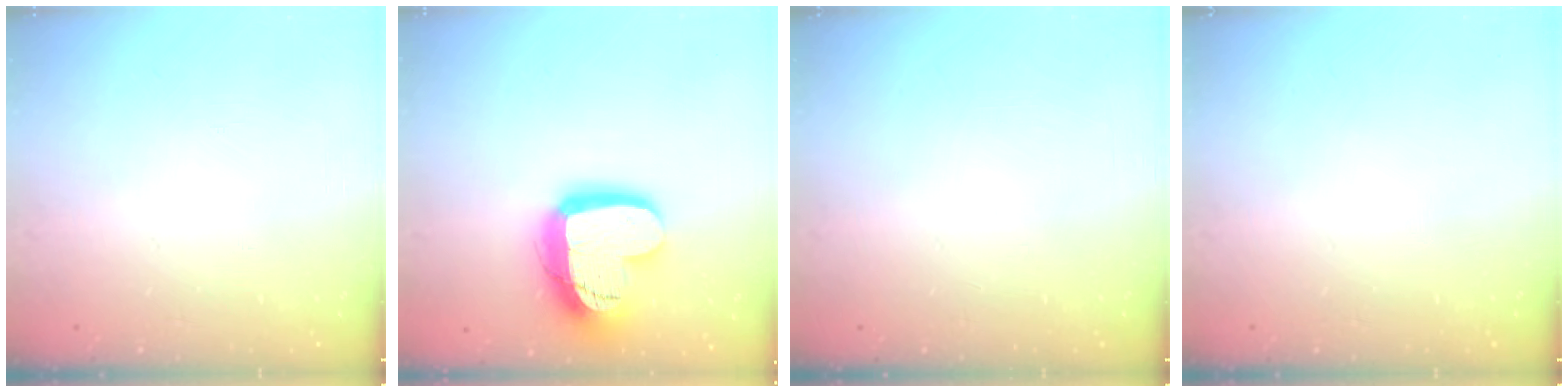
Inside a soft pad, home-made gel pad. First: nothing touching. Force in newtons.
{"total": 17.1, "press": 17.0, "slide": 1.5}
{"total": 0.0}
{"total": 0.0}